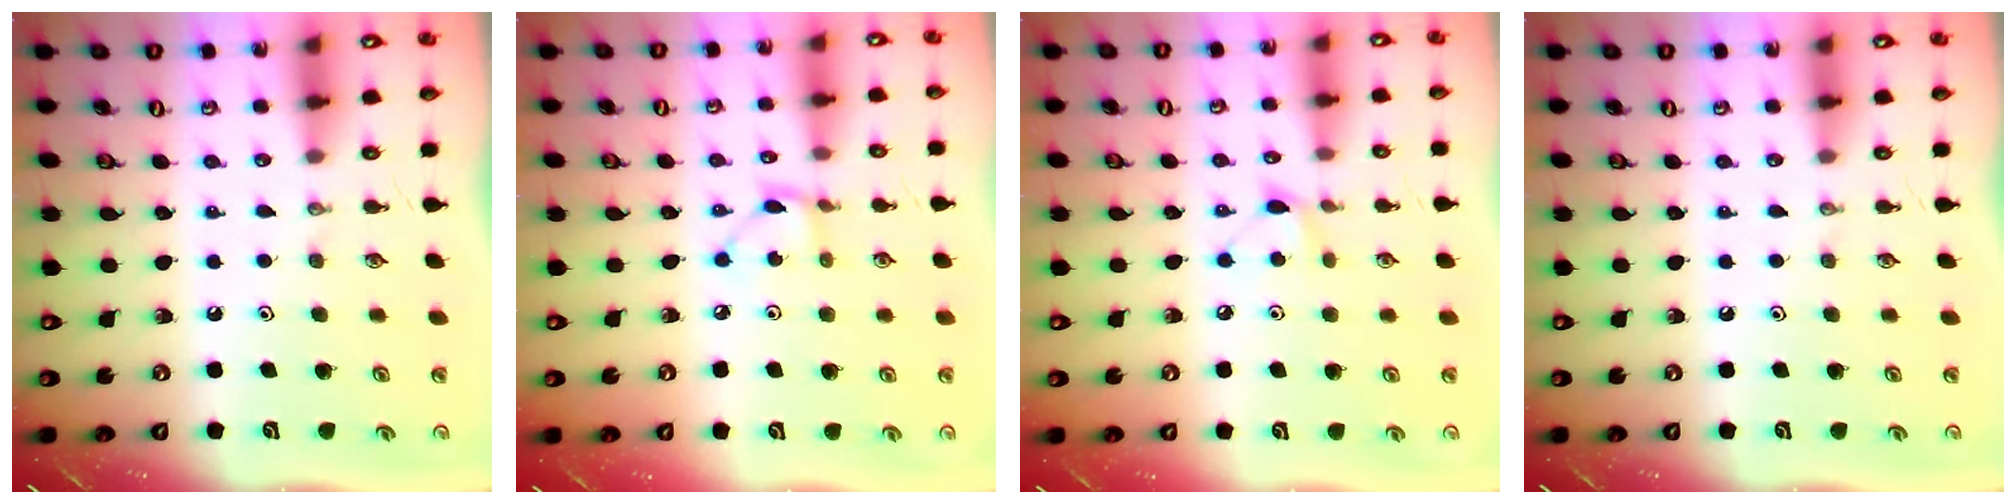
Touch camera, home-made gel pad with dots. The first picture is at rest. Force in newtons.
{"total": 2.6, "press": 2.6, "slide": 0.1}
{"total": 6.4, "press": 6.4, "slide": 0.4}
{"total": 0.0}